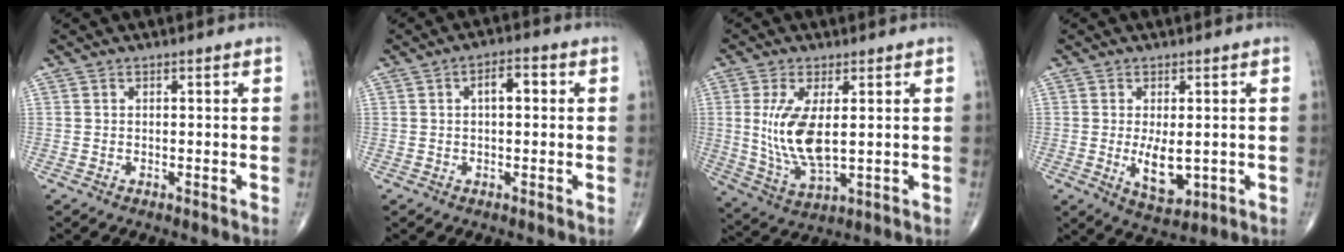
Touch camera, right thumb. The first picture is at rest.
{"total": 4.2, "force": [0.7, 1.9, 3.6], "torque": [-0.052, 0.010, 0.007]}
{"total": 11.1, "force": [1.3, 4.6, 10.0], "torque": [-0.207, -0.020, 0.037]}
{"total": 6.4, "force": [-0.5, 3.0, 5.7], "torque": [-0.087, -0.017, 0.005]}